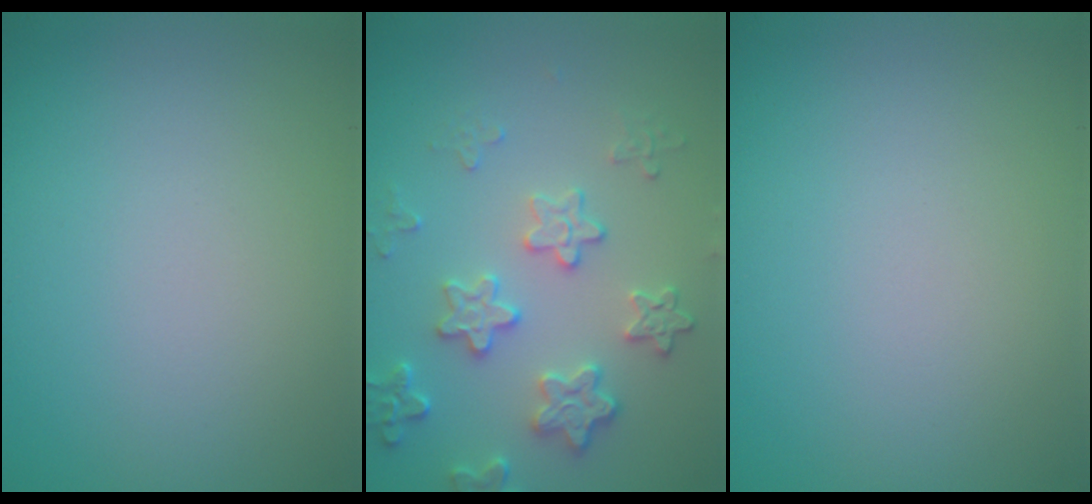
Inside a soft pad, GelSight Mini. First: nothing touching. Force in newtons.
{"total": 4.0, "press": 3.5, "slide": 2.0}
{"total": 0.0}